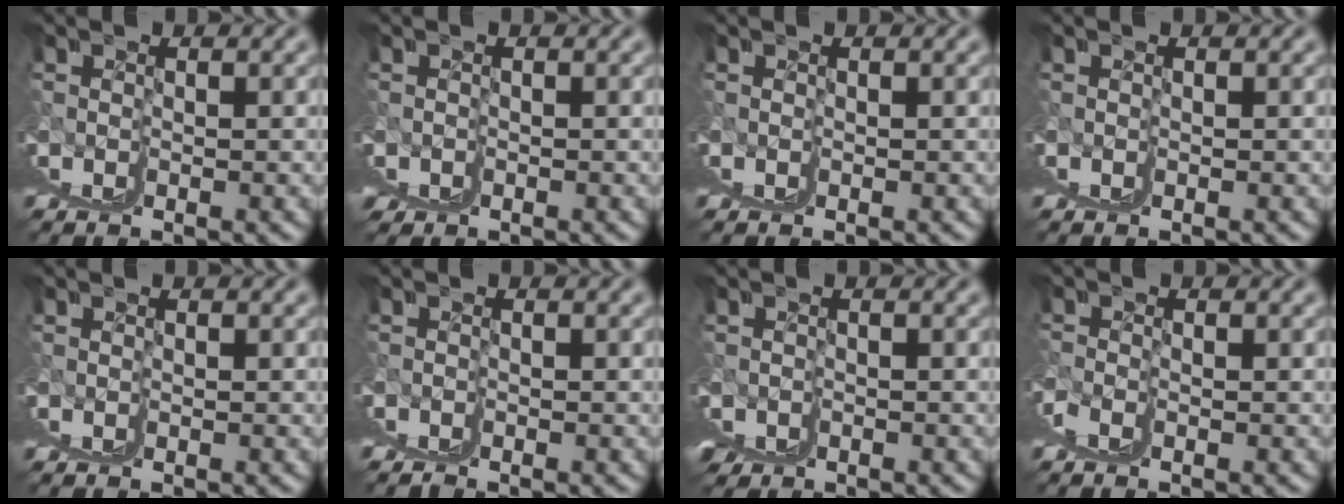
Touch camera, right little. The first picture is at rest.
{"total": 1.5, "force": [0.8, 0.8, 1.0], "torque": [-0.018, 0.000, 0.013]}
{"total": 0.0}
{"total": 0.0}
{"total": 0.0}
{"total": 0.9, "force": [0.7, -0.4, 0.4], "torque": [-0.001, 0.005, 0.010]}
{"total": 1.8, "force": [0.3, 1.0, 1.4], "torque": [-0.030, -0.008, 0.011]}
{"total": 0.6, "force": [0.5, 0.0, 0.4], "torque": [-0.011, -0.002, 0.011]}